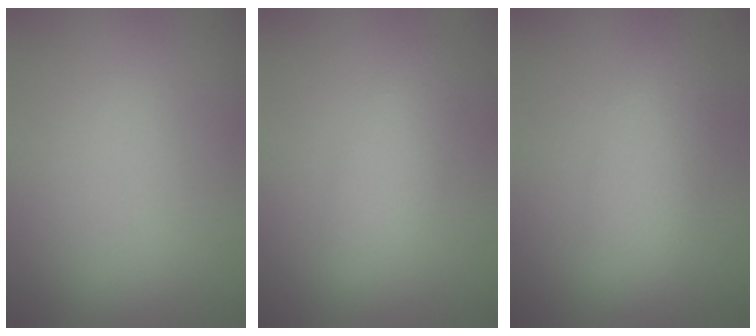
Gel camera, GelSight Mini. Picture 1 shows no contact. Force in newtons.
{"total": 2.4, "press": 2.4, "slide": 0.2}
{"total": 3.8, "press": 3.8, "slide": 0.1}